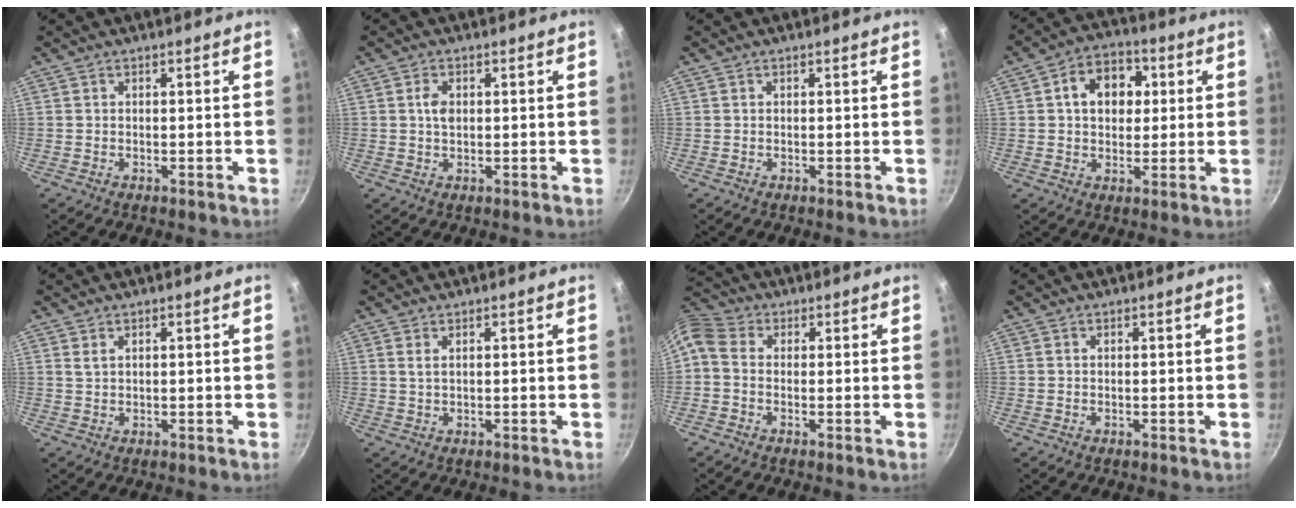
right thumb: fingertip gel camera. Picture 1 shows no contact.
{"total": 2.8, "force": [0.5, 1.8, 2.0], "torque": [-0.034, 0.000, 0.008]}
{"total": 0.0}
{"total": 10.8, "force": [2.4, 8.1, 6.7], "torque": [-0.069, 0.012, 0.025]}
{"total": 1.4, "force": [0.8, 0.8, 0.9], "torque": [-0.017, -0.001, 0.017]}
{"total": 1.4, "force": [0.7, 0.7, 1.1], "torque": [-0.023, -0.002, 0.013]}
{"total": 7.3, "force": [-0.4, 5.7, 4.6], "torque": [-0.106, 0.030, -0.023]}
{"total": 0.0}